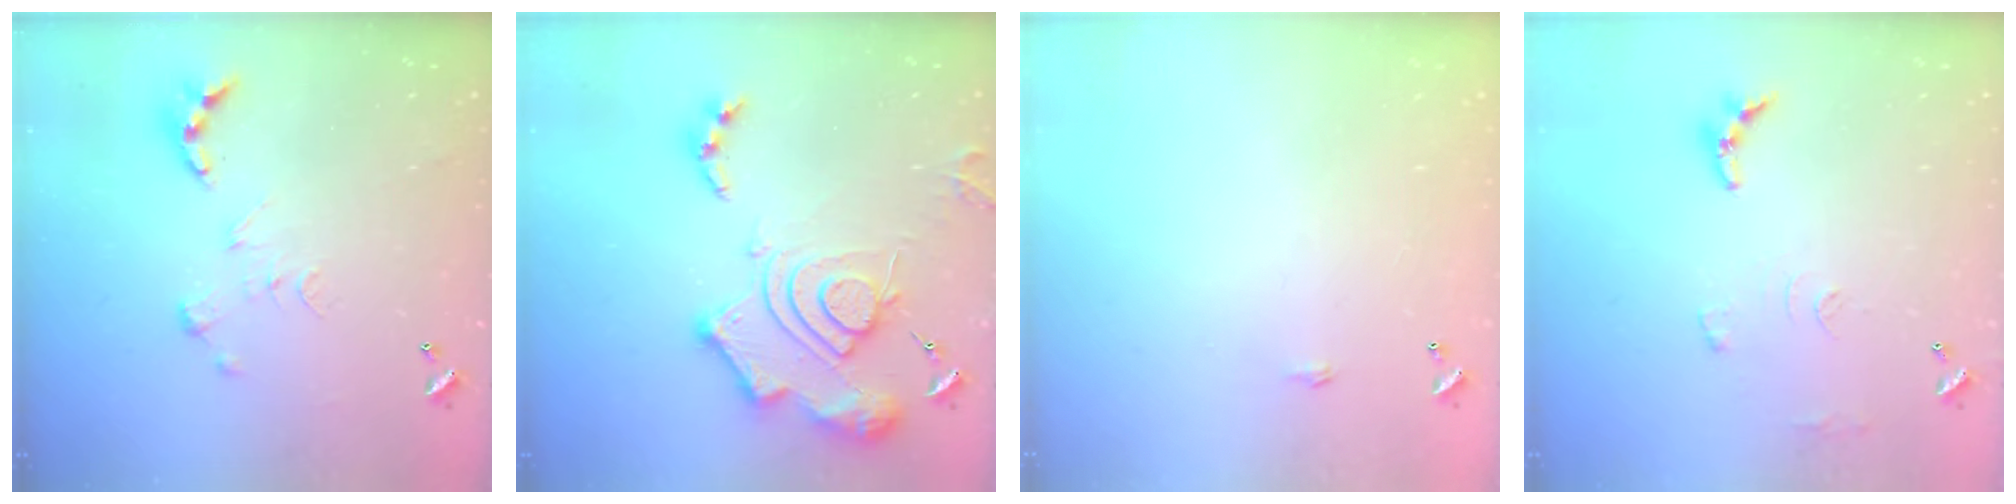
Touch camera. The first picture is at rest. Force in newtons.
{"total": 18.3, "press": 18.2, "slide": 1.7}
{"total": 0.6, "press": 0.6, "slide": 0.2}
{"total": 8.7, "press": 8.7, "slide": 0.6}